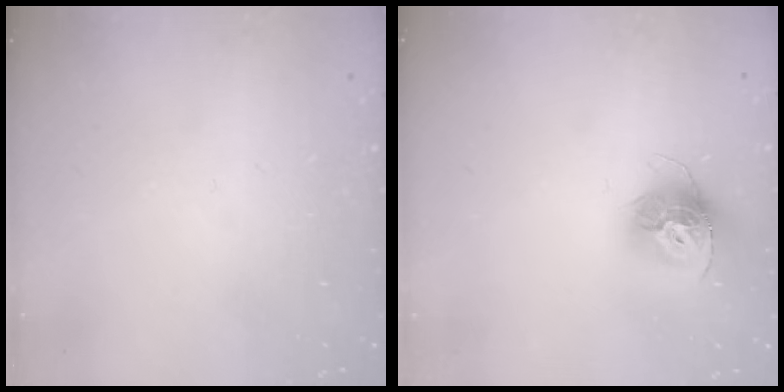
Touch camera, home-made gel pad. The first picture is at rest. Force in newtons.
{"total": 13.2, "press": 13.1, "slide": 1.3}